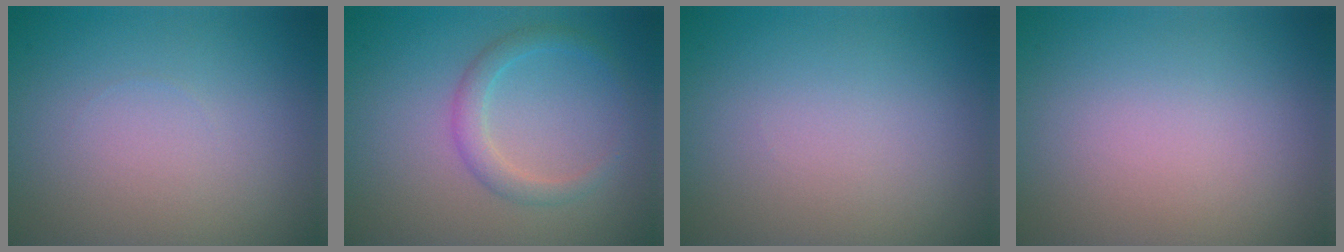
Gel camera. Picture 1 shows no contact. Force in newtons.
{"total": 2.1, "press": 2.1, "slide": 0.1}
{"total": 0.0}
{"total": 0.0}